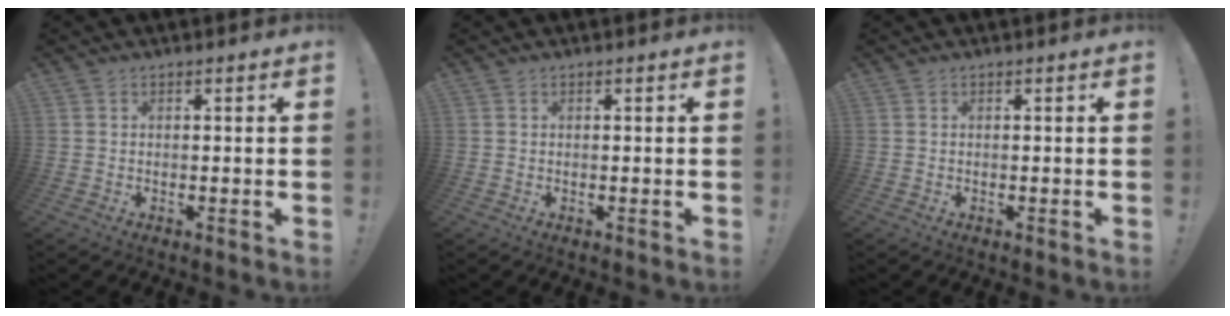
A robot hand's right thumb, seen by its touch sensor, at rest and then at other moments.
{"total": 0.0}
{"total": 0.0}